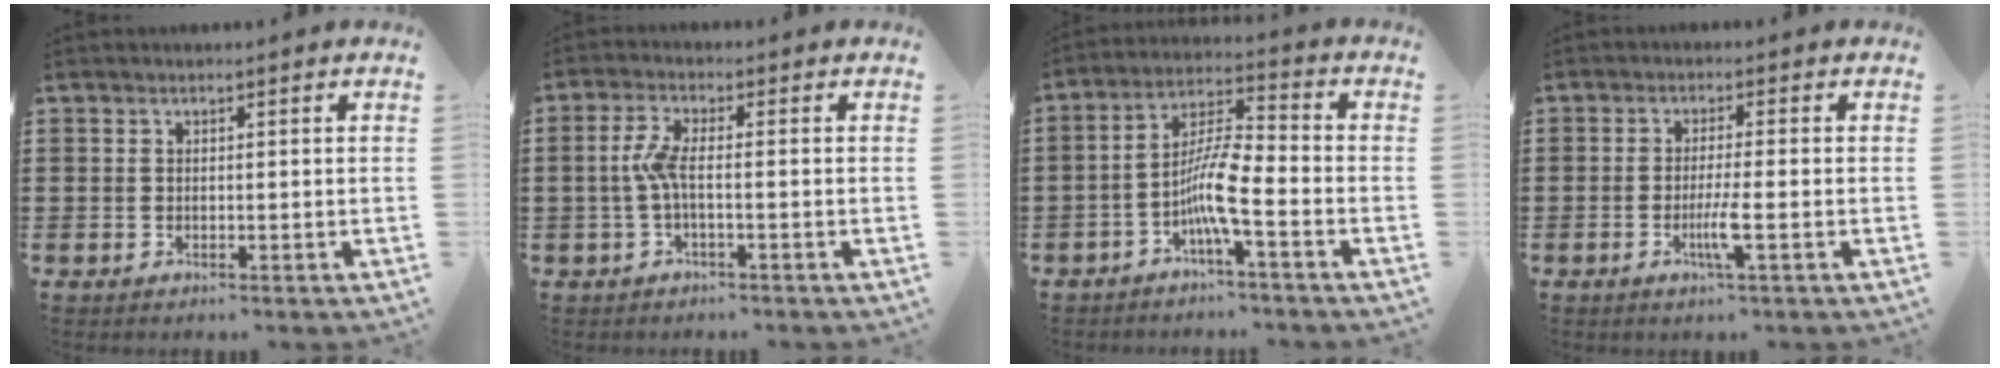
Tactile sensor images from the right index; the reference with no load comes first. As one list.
[{"total": 4.2, "force": [-0.7, 1.0, 4.0], "torque": [-0.096, -0.005, -0.021]}, {"total": 7.6, "force": [-3.2, 1.1, 6.7], "torque": [-0.143, -0.006, -0.066]}, {"total": 4.1, "force": [-1.5, -0.1, 3.9], "torque": [-0.073, -0.013, -0.030]}]